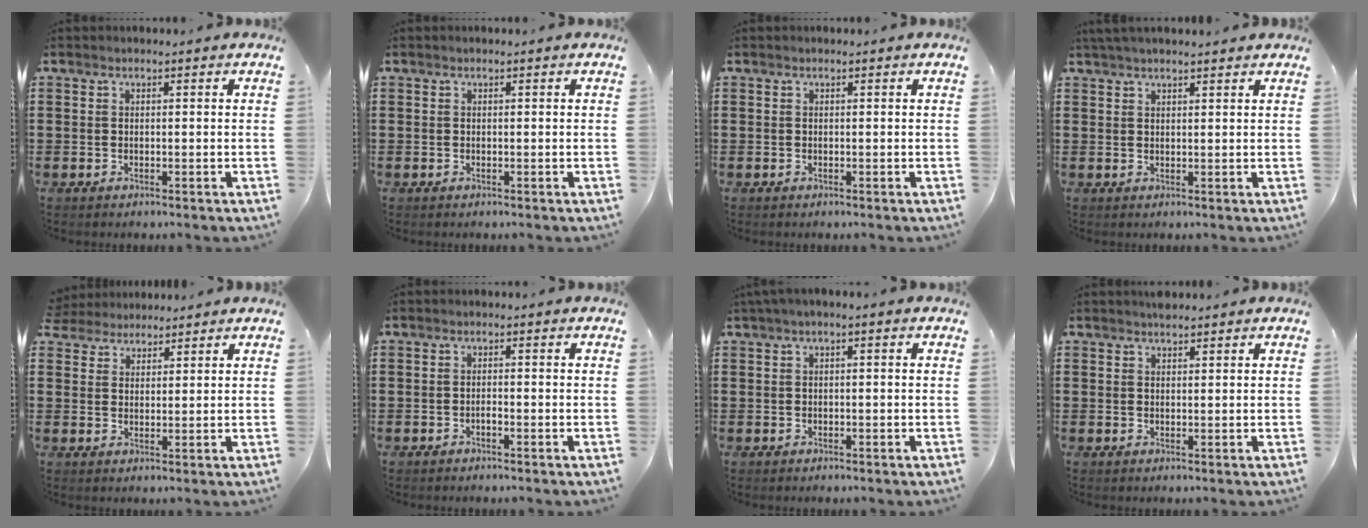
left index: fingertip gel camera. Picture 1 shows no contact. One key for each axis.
{"total": 0.0}
{"total": 0.0}
{"total": 2.0, "fx": 1.8, "fy": 0.1, "fz": 0.9, "tx": -0.020, "ty": 0.002, "tz": 0.033}
{"total": 2.8, "fx": 2.5, "fy": 1.3, "fz": -0.3, "tx": -0.008, "ty": 0.004, "tz": 0.046}
{"total": 0.9, "fx": -0.6, "fy": 0.2, "fz": 0.6, "tx": -0.015, "ty": -0.003, "tz": -0.010}
{"total": 1.1, "fx": 0.3, "fy": 0.0, "fz": 1.1, "tx": -0.018, "ty": -0.003, "tz": 0.005}
{"total": 1.4, "fx": 1.3, "fy": 0.3, "fz": 0.3, "tx": -0.008, "ty": 0.000, "tz": 0.025}